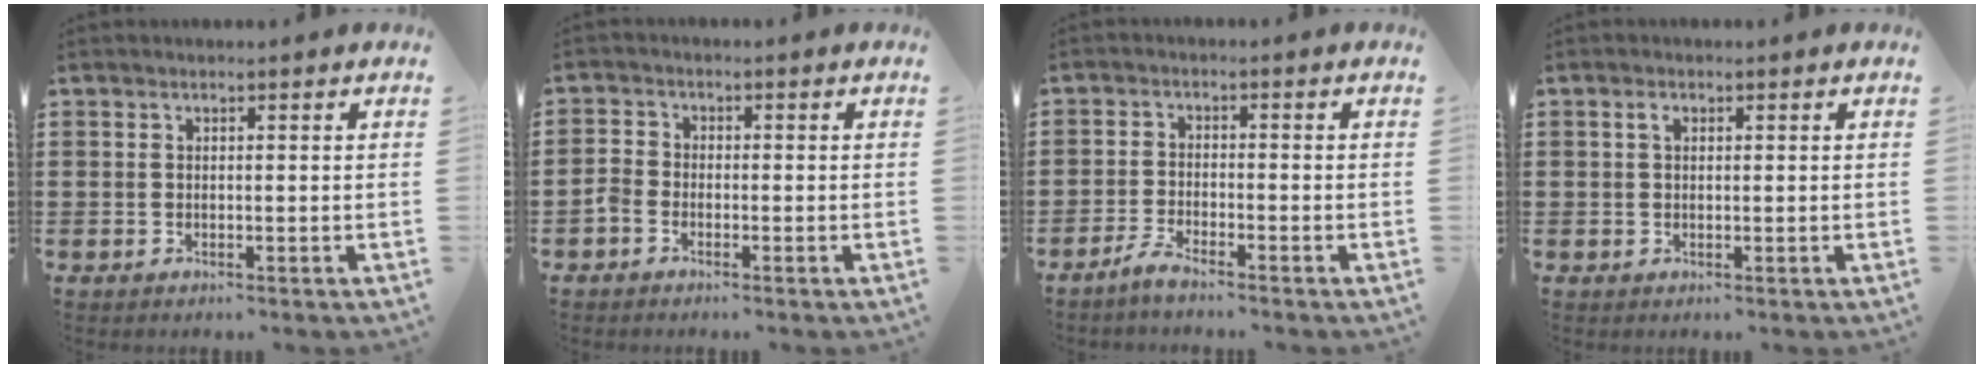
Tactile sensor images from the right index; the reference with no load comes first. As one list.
[{"total": 1.9, "force": [-1.4, 1.0, 0.7], "torque": [-0.024, 0.002, -0.030]}, {"total": 2.5, "force": [-2.3, -0.1, 1.0], "torque": [-0.034, -0.003, -0.049]}, {"total": 1.0, "force": [0.3, 0.7, 0.7], "torque": [-0.016, 0.004, 0.005]}]